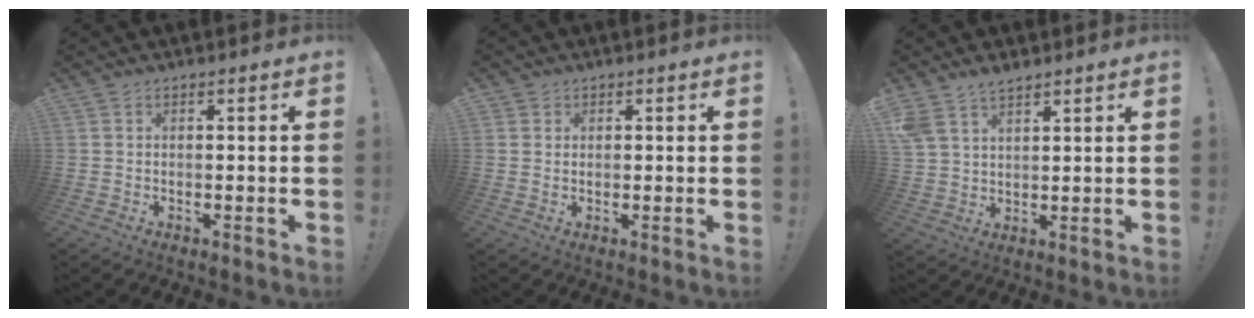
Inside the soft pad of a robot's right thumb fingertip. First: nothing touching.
{"total": 1.7, "force": [1.0, 1.3, 0.1], "torque": [0.006, -0.003, 0.018]}
{"total": 6.3, "force": [5.1, 3.1, 2.3], "torque": [-0.040, -0.024, 0.099]}